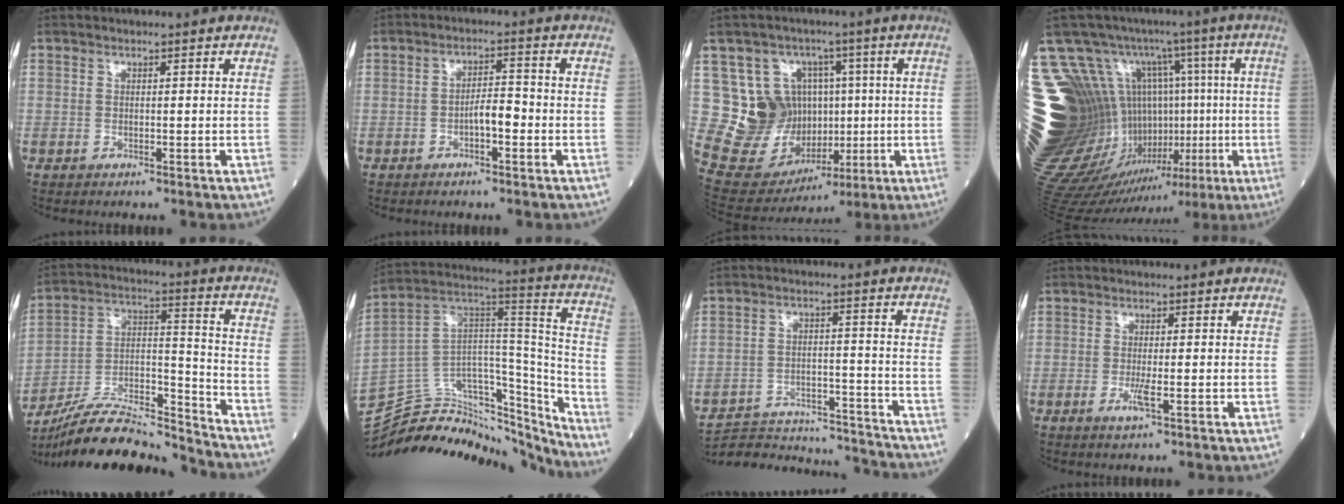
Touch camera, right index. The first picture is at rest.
{"total": 3.5, "force": [-1.3, 1.0, 3.1], "torque": [-0.049, 0.009, -0.022]}
{"total": 14.4, "force": [1.5, 12.2, 7.5], "torque": [-0.144, 0.051, 0.064]}
{"total": 40.8, "force": [-2.2, 27.1, 30.4], "torque": [-0.647, 0.095, -0.014]}
{"total": 18.9, "force": [-17.9, 1.6, 5.7], "torque": [-0.116, 0.018, -0.312]}
{"total": 29.3, "force": [-26.9, 7.1, 9.1], "torque": [-0.147, 0.044, -0.406]}
{"total": 17.6, "force": [-17.3, 2.0, 2.7], "torque": [-0.055, 0.014, -0.247]}
{"total": 2.3, "force": [-0.9, -0.2, 2.1], "torque": [-0.046, -0.006, -0.016]}